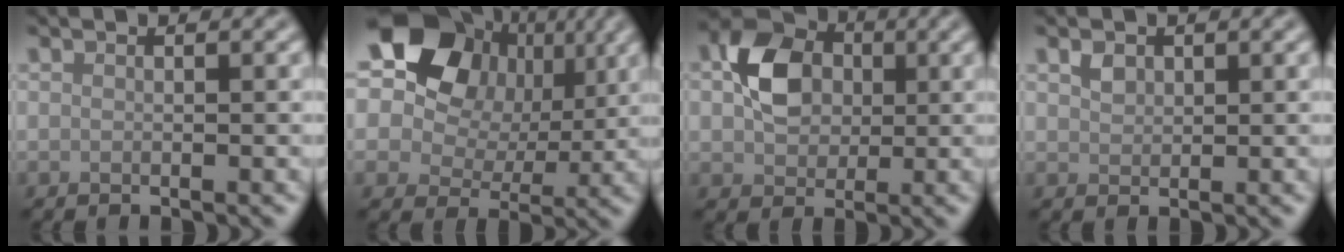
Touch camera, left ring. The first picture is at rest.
{"total": 15.4, "force": [6.0, 11.0, 8.8], "torque": [-0.153, 0.058, 0.084]}
{"total": 5.8, "force": [0.7, 4.6, 3.6], "torque": [-0.063, 0.010, 0.006]}
{"total": 1.1, "force": [0.6, 0.9, 0.4], "torque": [-0.010, 0.000, 0.012]}